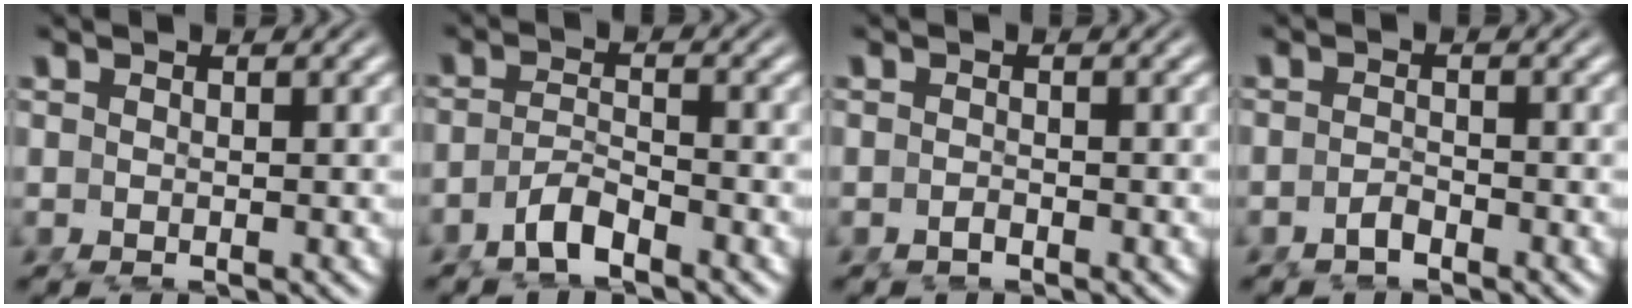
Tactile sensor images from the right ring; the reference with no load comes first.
{"total": 2.3, "force": [-1.8, 0.5, 1.3], "torque": [-0.019, -0.006, -0.029]}
{"total": 0.7, "force": [-0.6, -0.3, -0.1], "torque": [0.001, 0.000, -0.012]}
{"total": 1.1, "force": [-1.1, -0.2, 0.2], "torque": [0.001, 0.000, -0.020]}